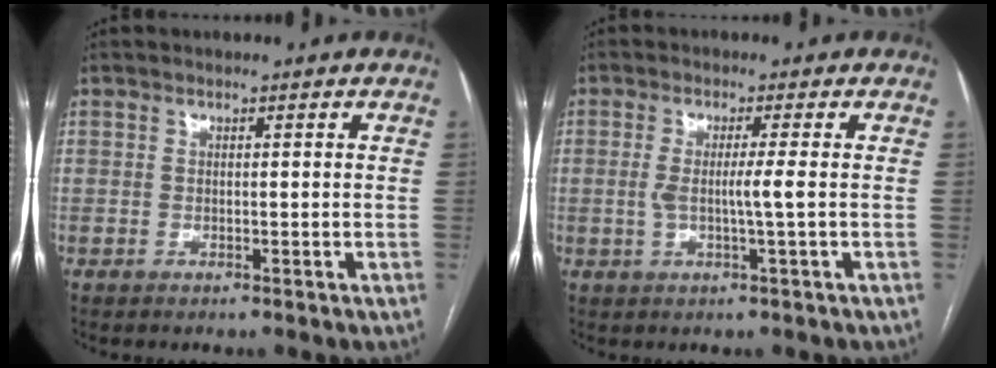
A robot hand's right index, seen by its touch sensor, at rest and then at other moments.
{"total": 3.6, "force": [-0.3, -0.5, 3.6], "torque": [-0.067, -0.003, -0.004]}